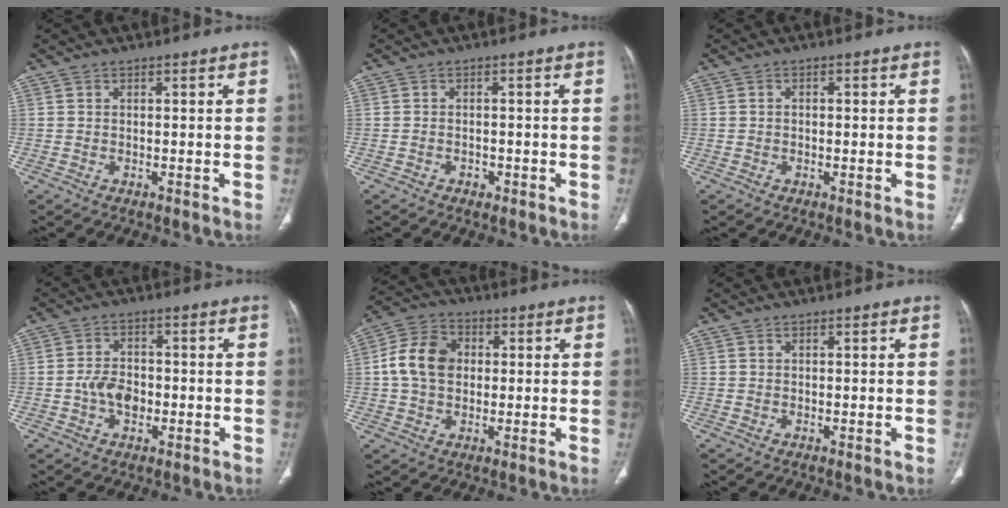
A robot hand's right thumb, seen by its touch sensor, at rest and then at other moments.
{"total": 1.3, "force": [-0.7, 0.9, 0.5], "torque": [-0.008, 0.006, -0.011]}
{"total": 0.6, "force": [-0.1, 0.4, 0.4], "torque": [-0.005, 0.003, -0.004]}
{"total": 5.6, "force": [-1.4, 3.8, 3.9], "torque": [-0.057, 0.014, -0.029]}
{"total": 10.1, "force": [0.8, 7.7, 6.5], "torque": [-0.112, 0.021, 0.007]}
{"total": 0.0}